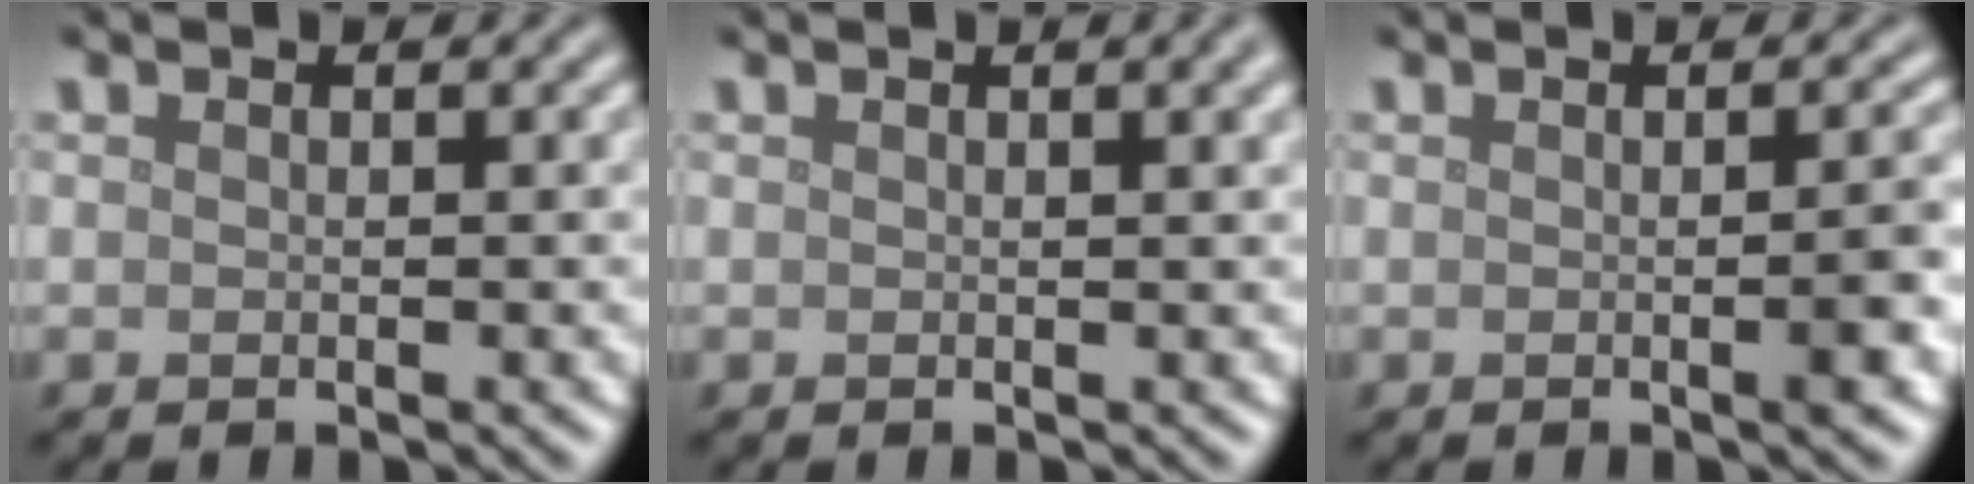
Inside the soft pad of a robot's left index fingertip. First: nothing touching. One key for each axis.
{"total": 2.1, "fx": 1.0, "fy": 0.7, "fz": 1.8, "tx": -0.012, "ty": 0.004, "tz": 0.009}
{"total": 2.4, "fx": -0.3, "fy": 0.6, "fz": 2.3, "tx": -0.024, "ty": 0.001, "tz": -0.006}